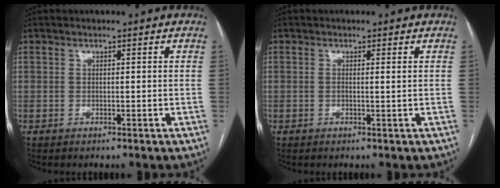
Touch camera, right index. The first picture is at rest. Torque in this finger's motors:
{"motor_torque": [-0.01, 0.24, -0.03, 0.00]}